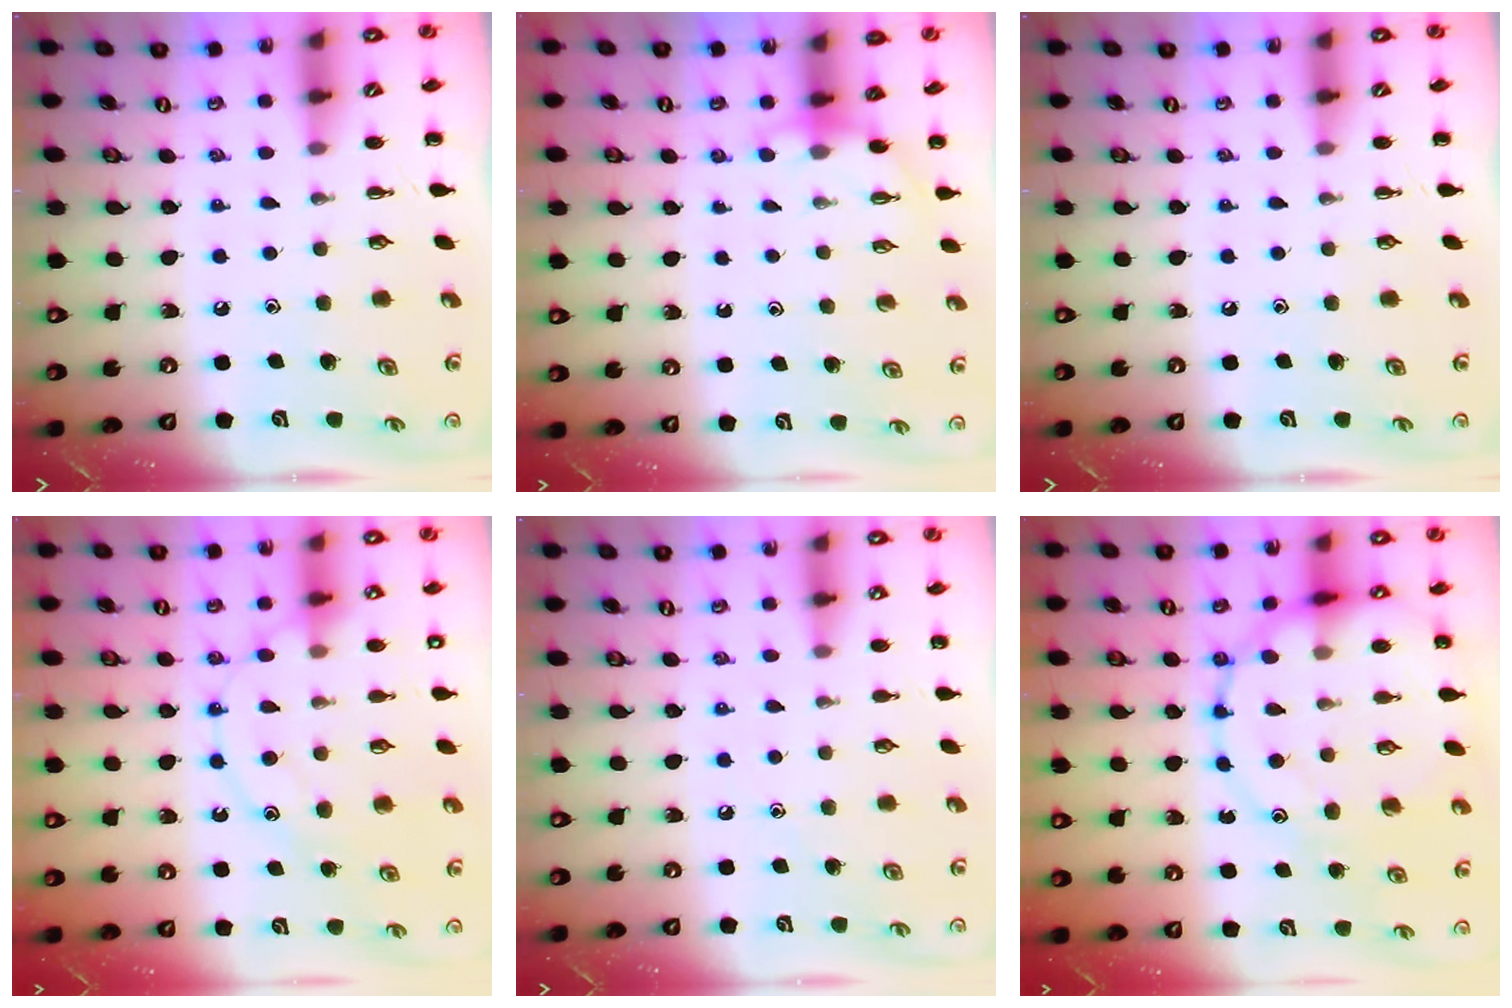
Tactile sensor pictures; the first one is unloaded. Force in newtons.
{"total": 3.6, "press": 3.6, "slide": 0.3}
{"total": 0.0}
{"total": 13.9, "press": 13.9, "slide": 0.8}
{"total": 5.4, "press": 5.2, "slide": 1.7}
{"total": 18.7, "press": 18.6, "slide": 1.5}